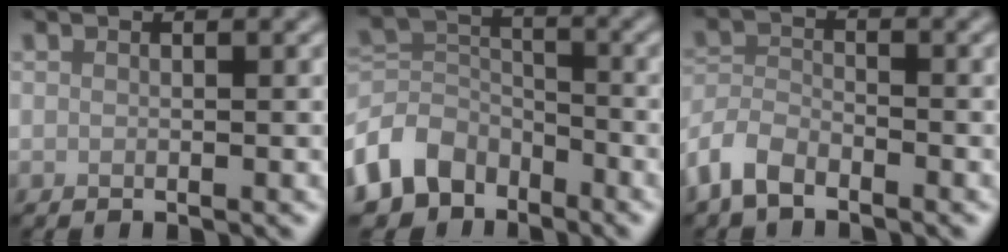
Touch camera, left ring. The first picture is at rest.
{"total": 5.8, "force": [-3.8, 4.1, 1.8], "torque": [-0.029, -0.004, -0.090]}
{"total": 3.3, "force": [-2.6, 1.4, 1.4], "torque": [-0.026, 0.001, -0.067]}